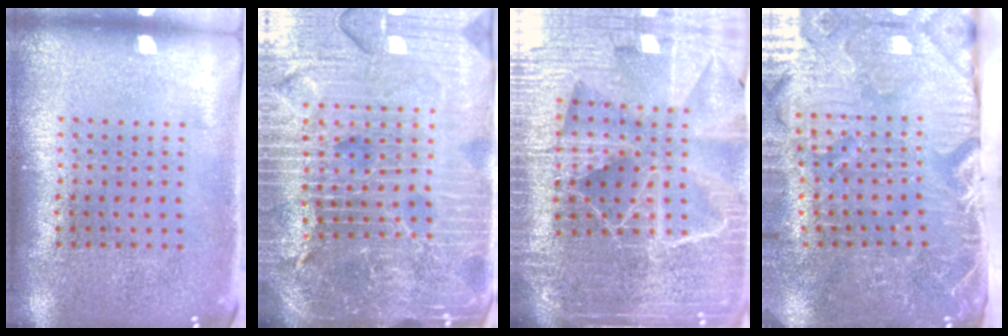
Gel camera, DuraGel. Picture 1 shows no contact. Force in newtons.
{"total": 6.1, "press": 5.4, "slide": 2.8}
{"total": 6.1, "press": 5.3, "slide": 3.0}
{"total": 4.4, "press": 4.1, "slide": 1.4}